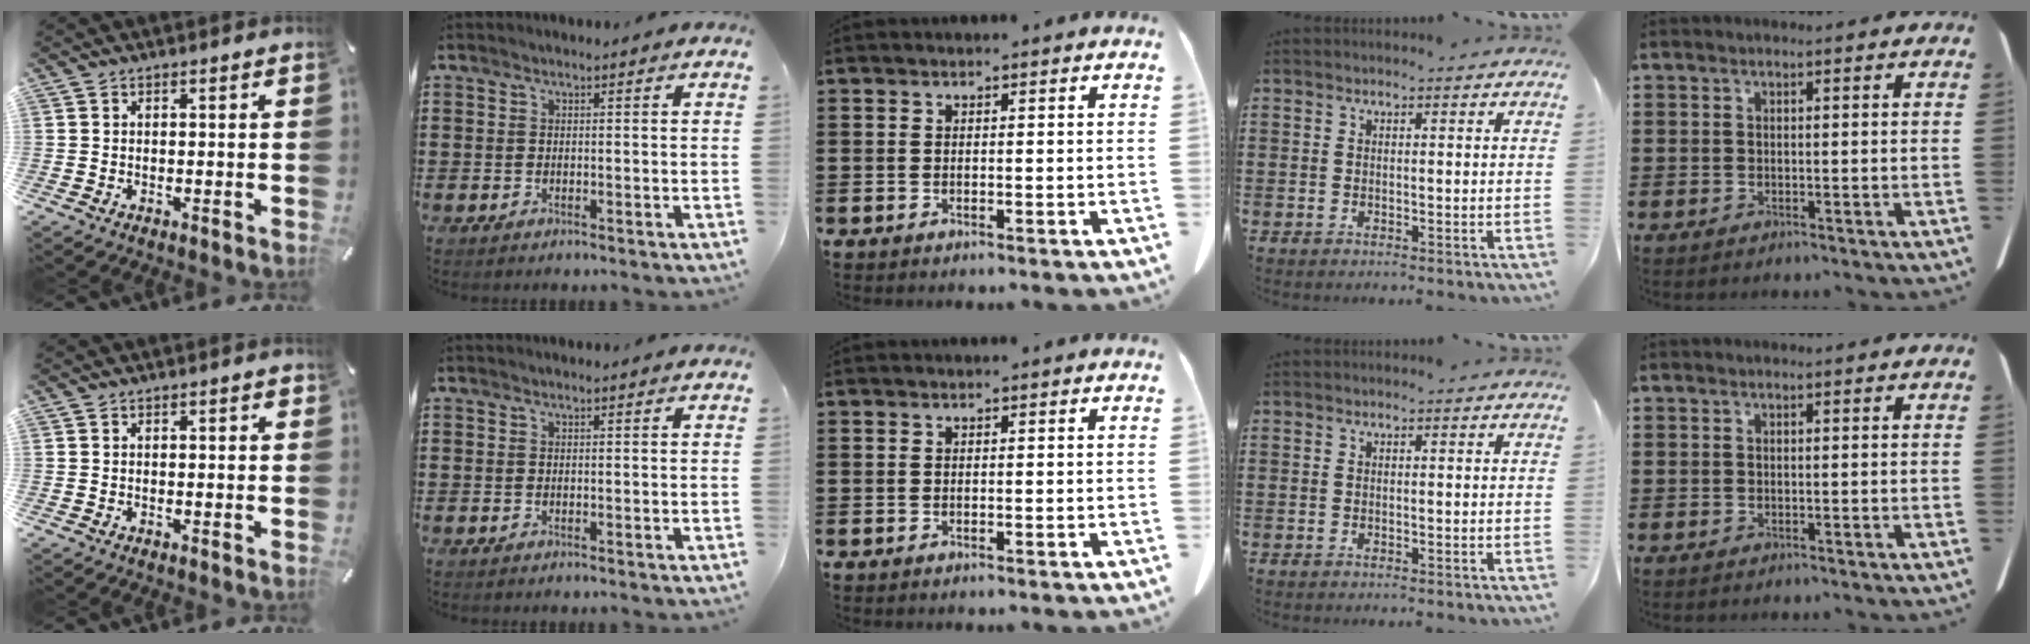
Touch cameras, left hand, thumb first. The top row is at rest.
{"thumb": {"total": 0.7, "force": [0.0, 0.2, 0.7], "torque": [-0.014, 0.001, 0.000]}}